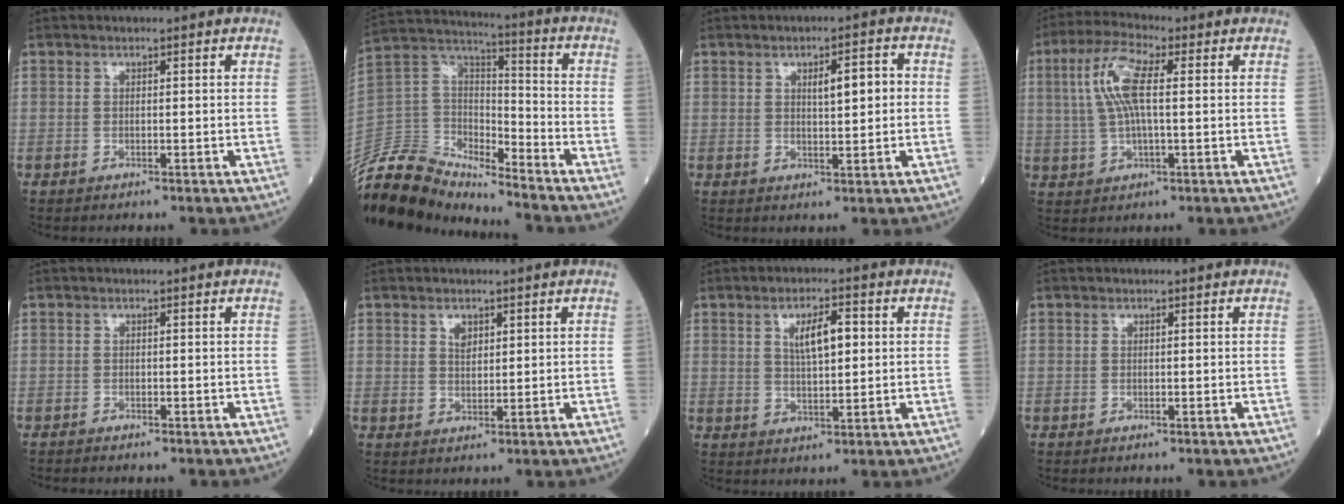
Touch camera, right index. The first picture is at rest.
{"total": 13.8, "force": [-13.1, 3.3, 2.4], "torque": [-0.053, 0.061, -0.251]}
{"total": 4.4, "force": [0.8, 1.1, 4.2], "torque": [-0.067, 0.008, 0.013]}
{"total": 8.5, "force": [1.7, 1.9, 8.1], "torque": [-0.177, 0.016, 0.033]}
{"total": 0.8, "force": [-0.7, 0.1, 0.1], "torque": [-0.007, -0.001, -0.013]}
{"total": 2.1, "force": [1.2, 1.2, 1.3], "torque": [-0.023, 0.000, 0.025]}
{"total": 5.7, "force": [1.6, 1.6, 5.2], "torque": [-0.092, 0.005, 0.031]}
{"total": 0.0}